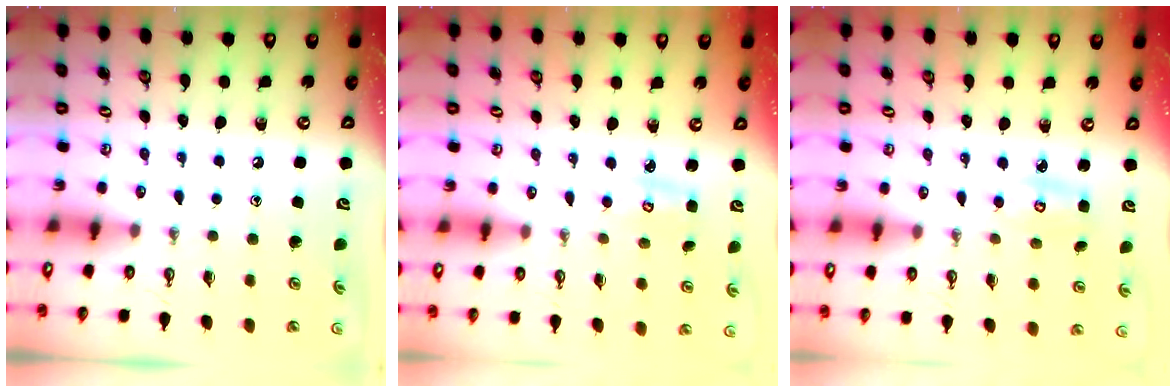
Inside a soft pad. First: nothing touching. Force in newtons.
{"total": 2.5, "press": 2.5, "slide": 0.2}
{"total": 3.6, "press": 3.6, "slide": 0.2}